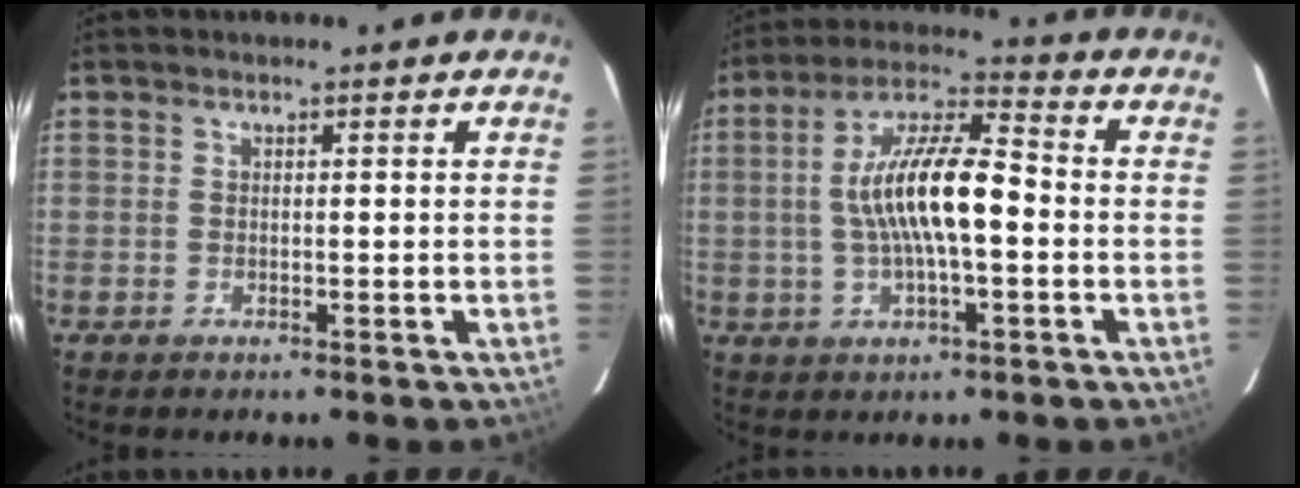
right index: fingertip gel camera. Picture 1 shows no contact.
{"total": 13.1, "force": [-1.0, 3.6, 12.5], "torque": [-0.234, 0.015, -0.021]}